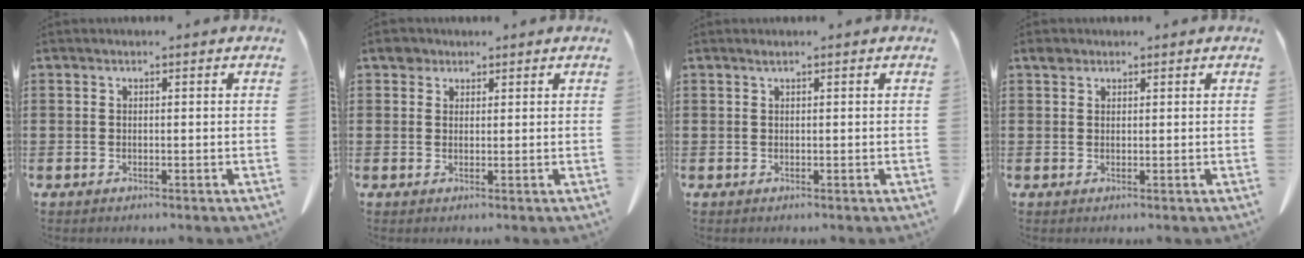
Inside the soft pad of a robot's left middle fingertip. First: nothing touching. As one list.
[{"total": 2.2, "force": [1.7, 1.3, 0.5], "torque": [-0.008, 0.001, 0.031]}, {"total": 0.6, "force": [0.4, 0.0, 0.4], "torque": [-0.008, -0.002, 0.008]}, {"total": 1.6, "force": [1.2, 0.9, 0.7], "torque": [-0.017, 0.003, 0.022]}]